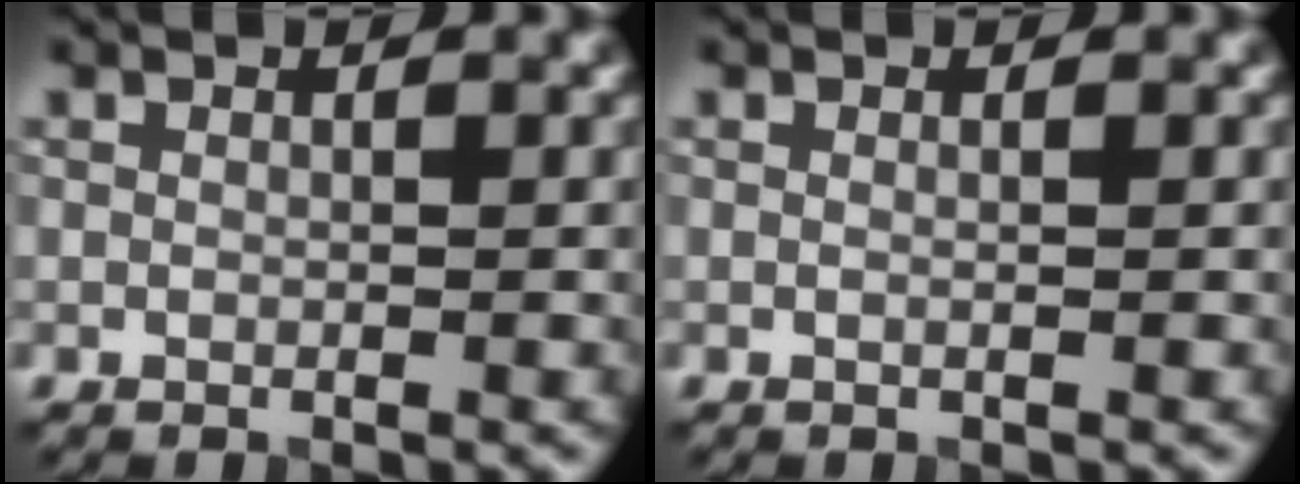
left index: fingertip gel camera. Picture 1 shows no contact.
{"total": 0.6, "force": [0.1, 0.2, 0.5], "torque": [-0.008, -0.003, -0.006]}